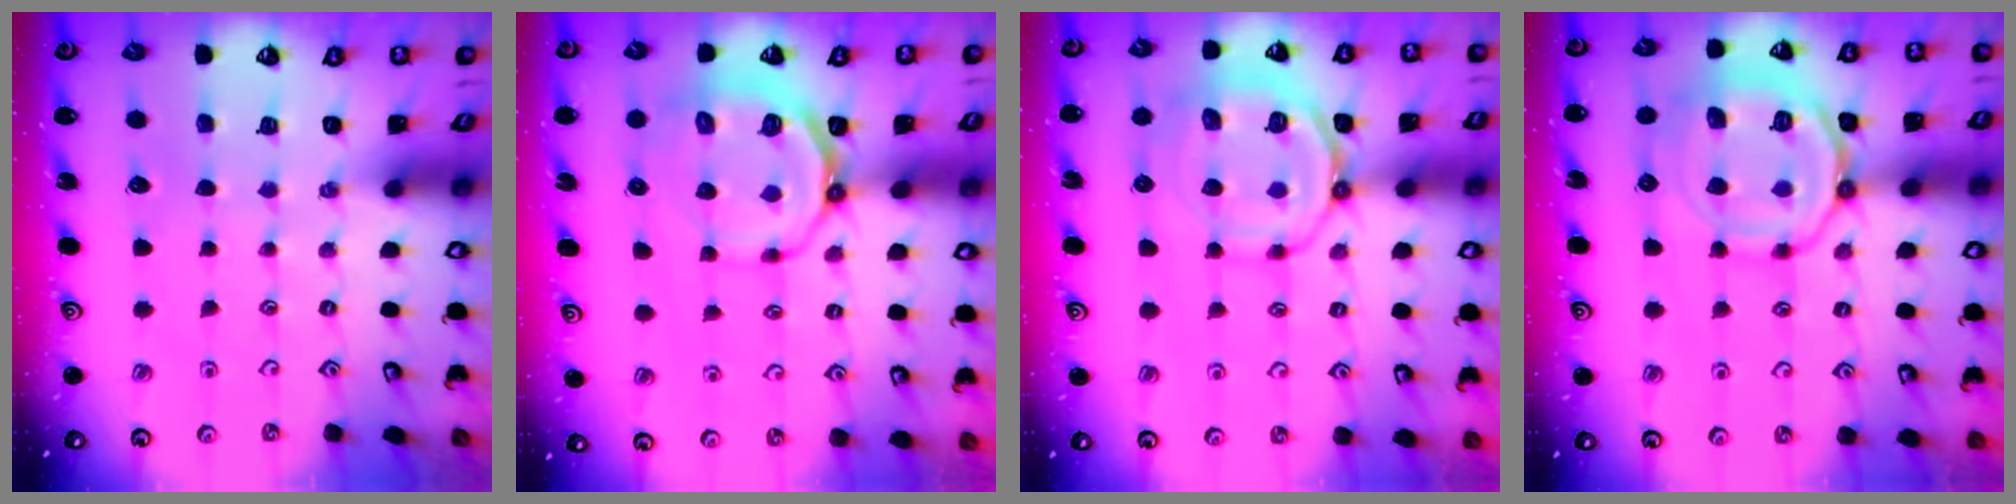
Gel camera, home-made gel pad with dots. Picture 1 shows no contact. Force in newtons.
{"total": 8.8, "press": 8.3, "slide": 3.0}
{"total": 10.4, "press": 10.4, "slide": 1.2}
{"total": 14.2, "press": 14.1, "slide": 1.6}